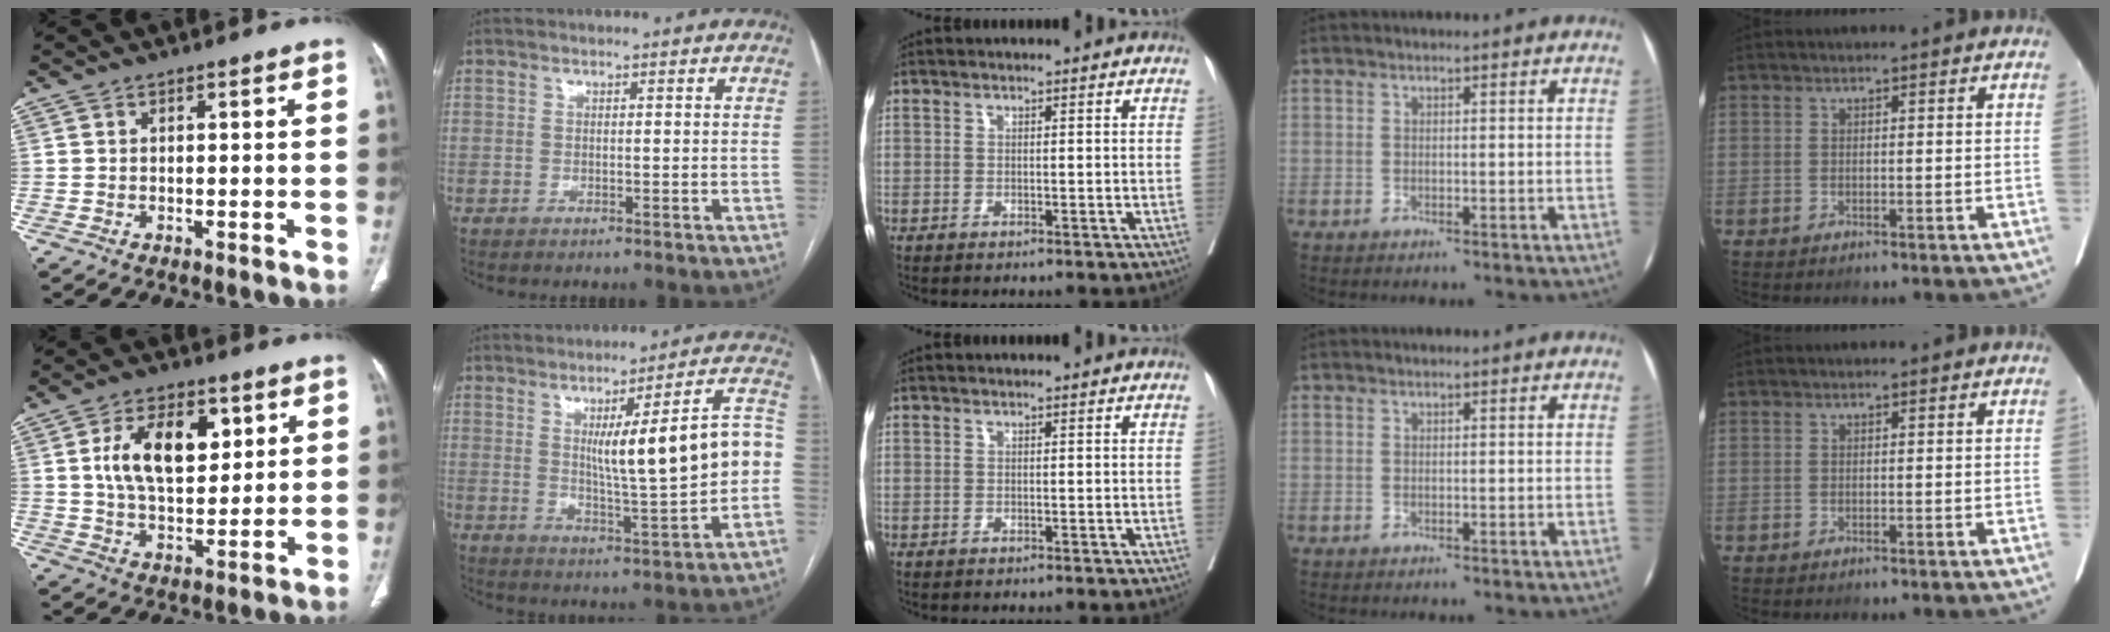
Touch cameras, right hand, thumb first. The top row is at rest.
{"thumb": {"total": 13.7, "force": [4.1, 7.7, 10.6], "torque": [-0.155, -0.012, 0.076]}, "index": {"total": 15.0, "force": [0.8, 1.2, 14.9], "torque": [-0.204, 0.017, 0.017]}}